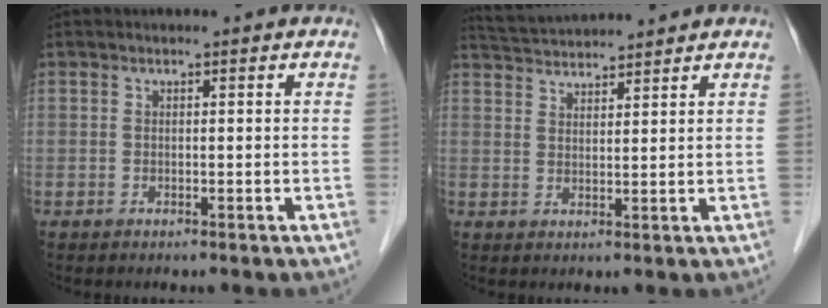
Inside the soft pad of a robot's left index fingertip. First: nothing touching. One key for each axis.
{"total": 6.4, "fx": 6.3, "fy": -0.3, "fz": 1.1, "tx": -0.031, "ty": 0.028, "tz": 0.109}